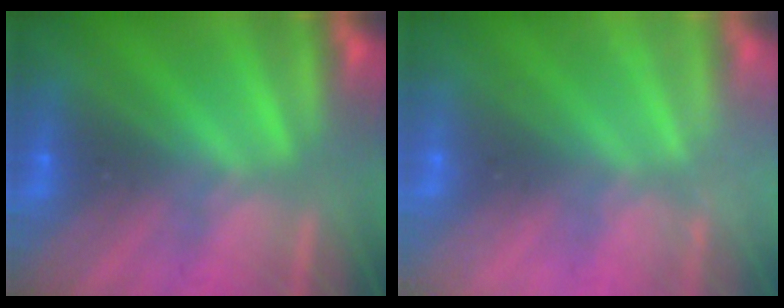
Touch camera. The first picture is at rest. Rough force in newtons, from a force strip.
{"total": 2.7}